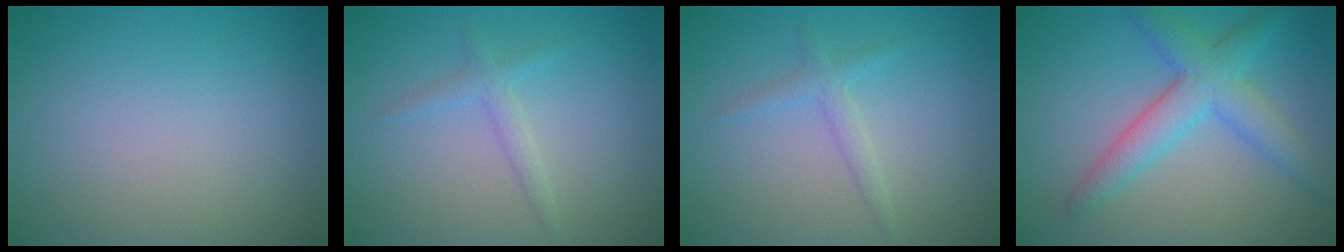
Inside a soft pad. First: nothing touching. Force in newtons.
{"total": 1.5, "press": 1.5, "slide": 0.1}
{"total": 1.5, "press": 1.5, "slide": 0.1}
{"total": 4.9, "press": 4.9, "slide": 0.1}